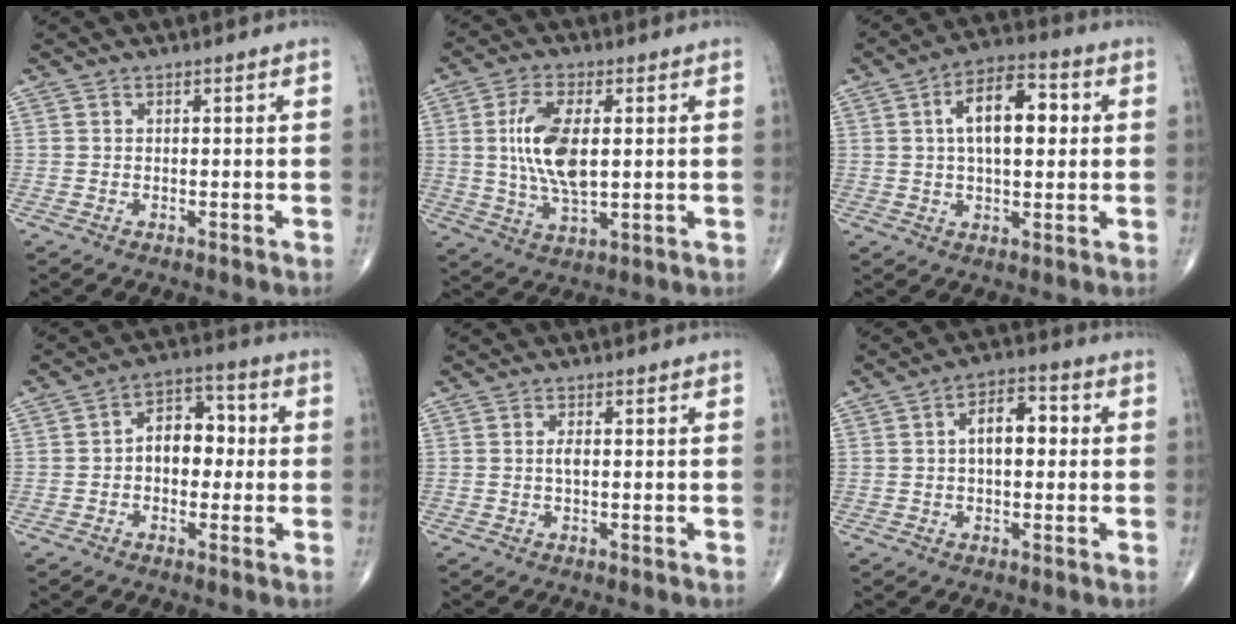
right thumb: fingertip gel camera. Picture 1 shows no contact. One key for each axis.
{"total": 11.7, "fx": 1.4, "fy": 5.4, "fz": 10.3, "tx": -0.203, "ty": -0.010, "tz": 0.029}
{"total": 12.3, "fx": 2.3, "fy": 6.0, "fz": 10.4, "tx": -0.156, "ty": 0.015, "tz": 0.031}
{"total": 8.4, "fx": -0.2, "fy": 5.7, "fz": 6.2, "tx": -0.062, "ty": 0.028, "tz": -0.014}
{"total": 1.2, "fx": 0.0, "fy": 0.4, "fz": 1.1, "tx": -0.024, "ty": 0.000, "tz": -0.001}
{"total": 8.6, "fx": 1.0, "fy": 4.6, "fz": 7.1, "tx": -0.099, "ty": 0.022, "tz": 0.009}